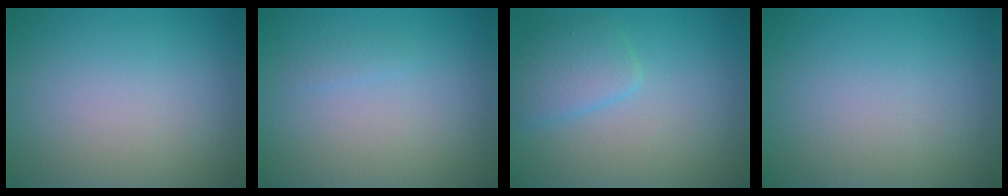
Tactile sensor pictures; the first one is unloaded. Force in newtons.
{"total": 0.6, "press": 0.6, "slide": 0.1}
{"total": 2.7, "press": 2.7, "slide": 0.1}
{"total": 0.0}